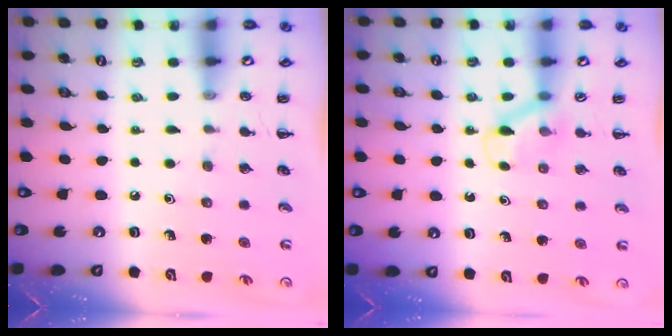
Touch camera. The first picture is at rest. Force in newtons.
{"total": 2.9, "press": 2.7, "slide": 1.1}